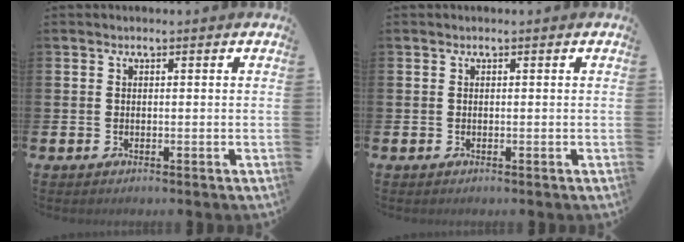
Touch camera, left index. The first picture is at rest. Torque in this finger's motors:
{"motor_torque": [-0.04, 0.10, 0.00, 0.00]}